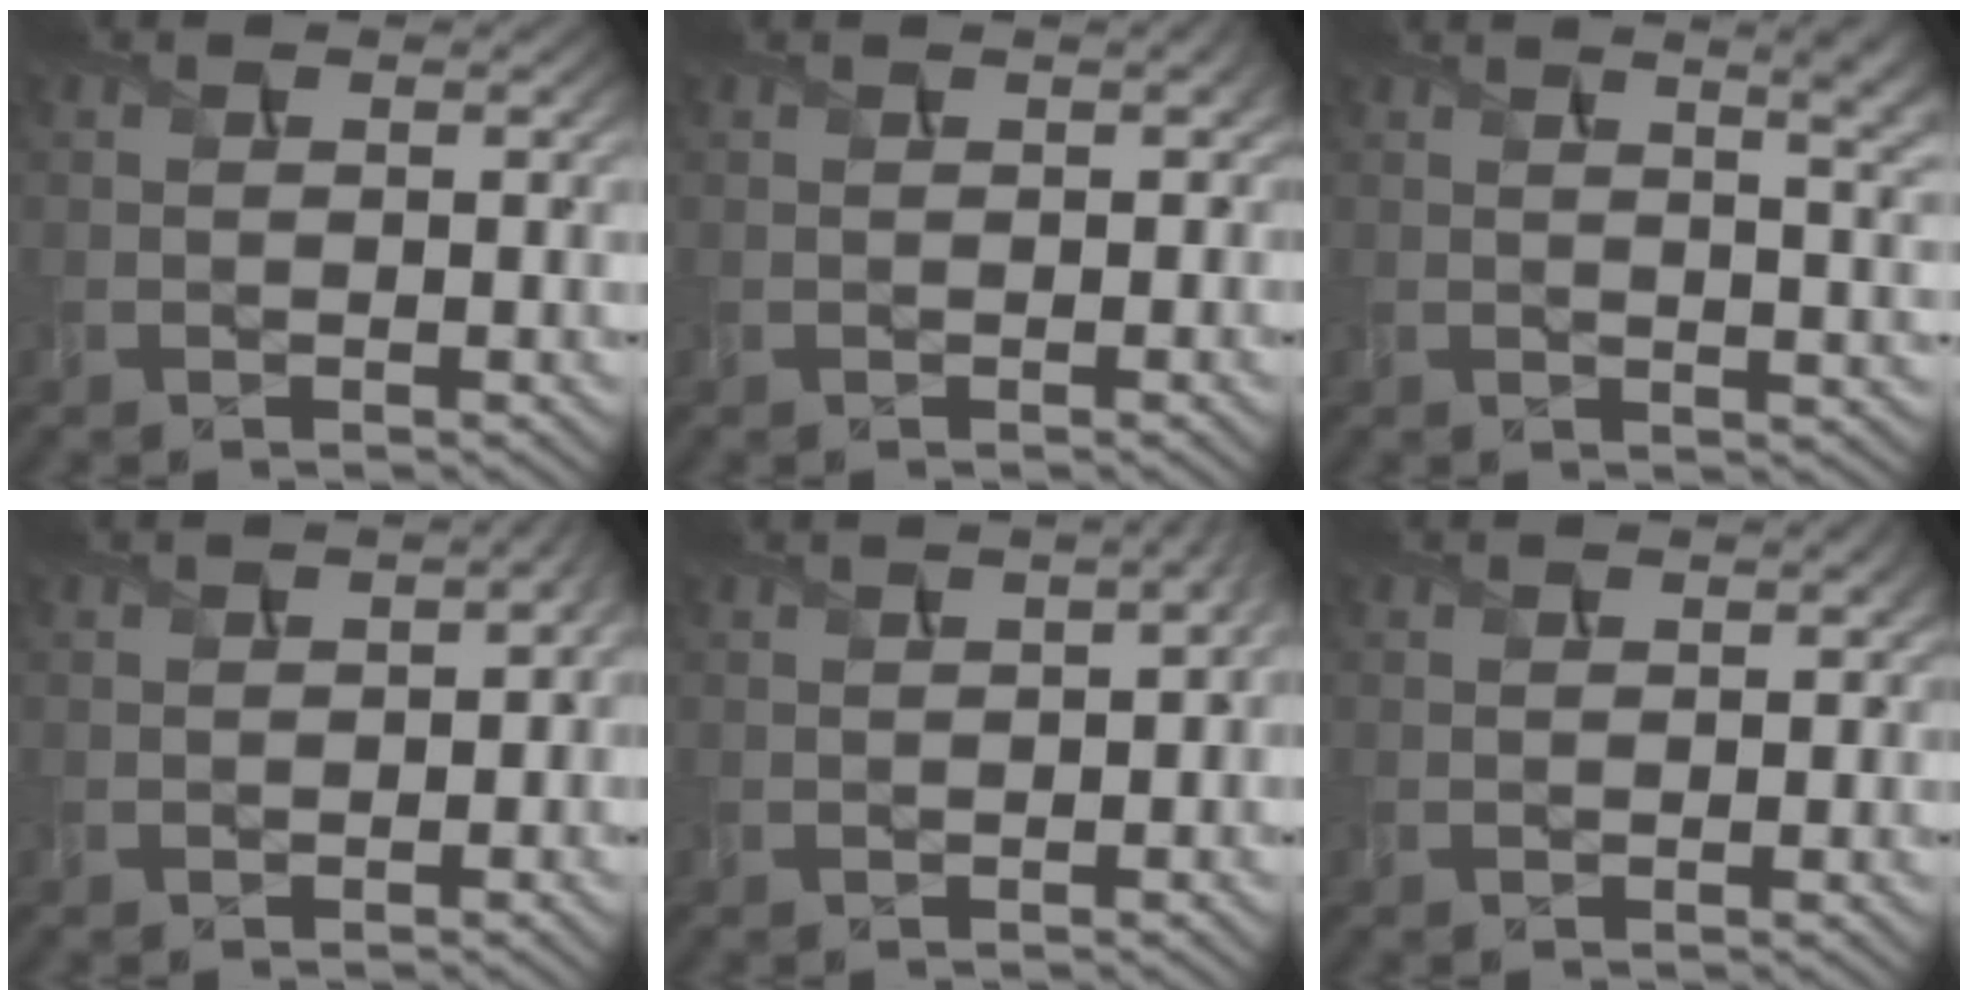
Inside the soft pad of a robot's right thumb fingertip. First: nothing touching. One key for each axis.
{"total": 1.6, "fx": 0.5, "fy": 0.9, "fz": 1.2, "tx": -0.021, "ty": 0.001, "tz": 0.008}
{"total": 9.2, "fx": 4.0, "fy": 3.3, "fz": 7.6, "tx": -0.090, "ty": 0.034, "tz": 0.042}
{"total": 3.0, "fx": -0.5, "fy": 1.7, "fz": 2.3, "tx": -0.035, "ty": -0.007, "tz": -0.001}
{"total": 4.7, "fx": 0.7, "fy": 2.0, "fz": 4.2, "tx": -0.050, "ty": 0.017, "tz": 0.004}
{"total": 0.9, "fx": 0.2, "fy": 0.5, "fz": 0.8, "tx": -0.014, "ty": 0.000, "tz": 0.006}